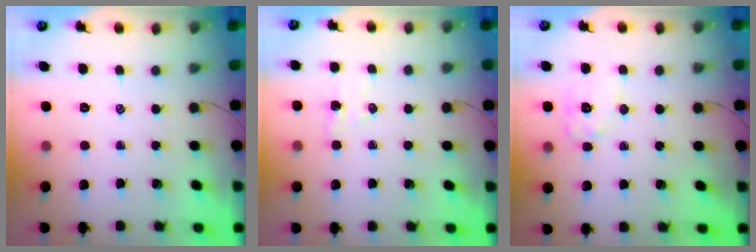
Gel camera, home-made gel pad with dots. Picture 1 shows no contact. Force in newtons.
{"total": 3.0, "press": 2.9, "slide": 0.7}
{"total": 8.4, "press": 8.4, "slide": 0.6}